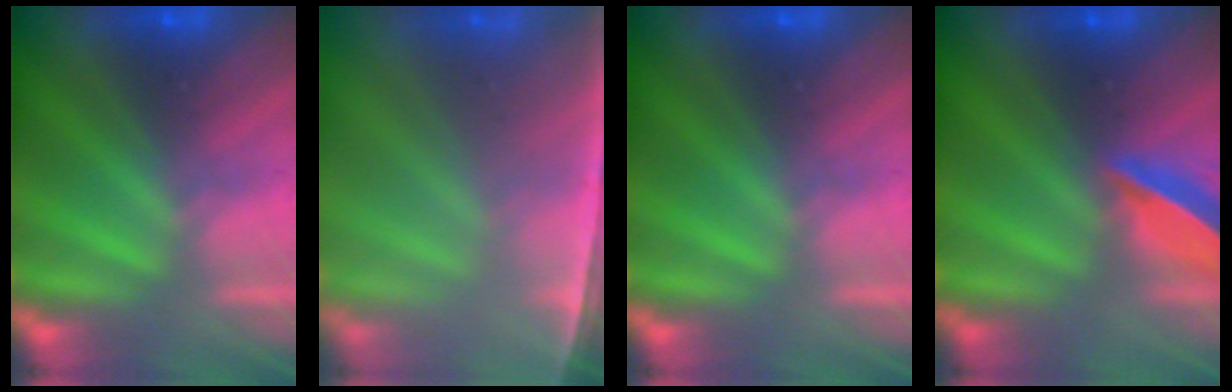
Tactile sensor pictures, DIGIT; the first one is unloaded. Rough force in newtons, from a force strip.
{"total": 7.2}
{"total": 0.0}
{"total": 6.1}